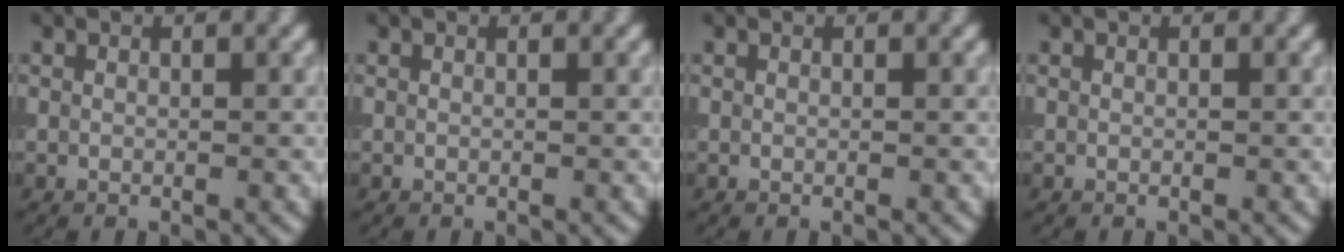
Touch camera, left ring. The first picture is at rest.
{"total": 0.0}
{"total": 0.0}
{"total": 0.0}